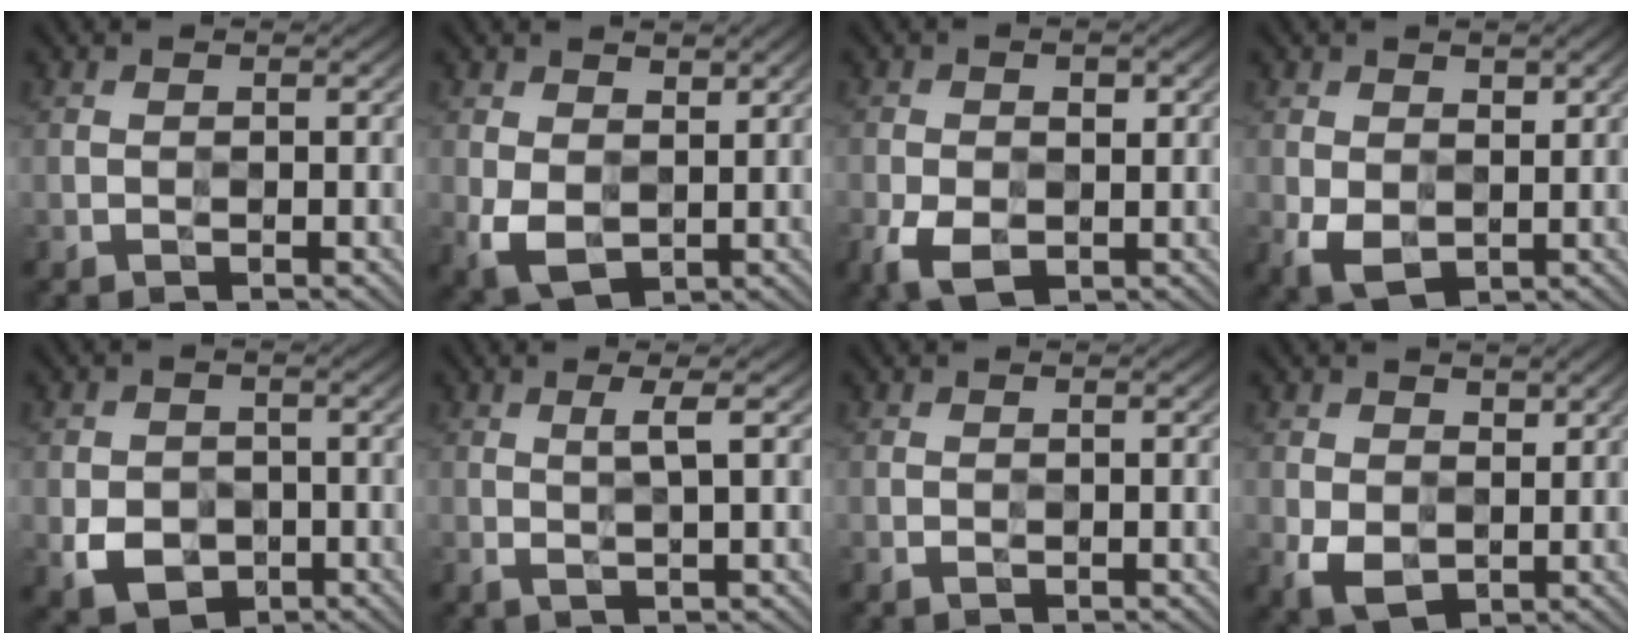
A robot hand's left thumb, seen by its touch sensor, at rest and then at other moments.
{"total": 5.7, "force": [1.0, 4.1, 3.9], "torque": [-0.095, -0.010, 0.019]}
{"total": 6.3, "force": [-1.5, 3.8, 4.8], "torque": [-0.097, -0.011, -0.027]}
{"total": 5.1, "force": [0.3, 3.6, 3.6], "torque": [-0.082, -0.009, 0.008]}
{"total": 5.1, "force": [-1.6, 3.9, 2.8], "torque": [-0.058, -0.013, -0.030]}
{"total": 2.6, "force": [0.7, 0.2, 2.5], "torque": [-0.046, 0.006, 0.012]}
{"total": 0.5, "force": [-0.1, 0.1, 0.5], "torque": [-0.011, 0.000, -0.001]}
{"total": 5.5, "force": [0.6, 4.1, 3.6], "torque": [-0.084, -0.009, 0.013]}